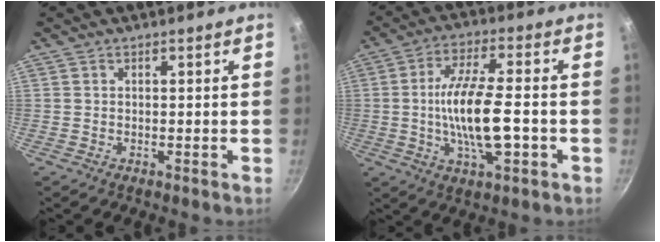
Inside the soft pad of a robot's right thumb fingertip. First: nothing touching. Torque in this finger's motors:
{"motor_torque": [1.83, 1.39, 2.31, -0.46, 0.76]}